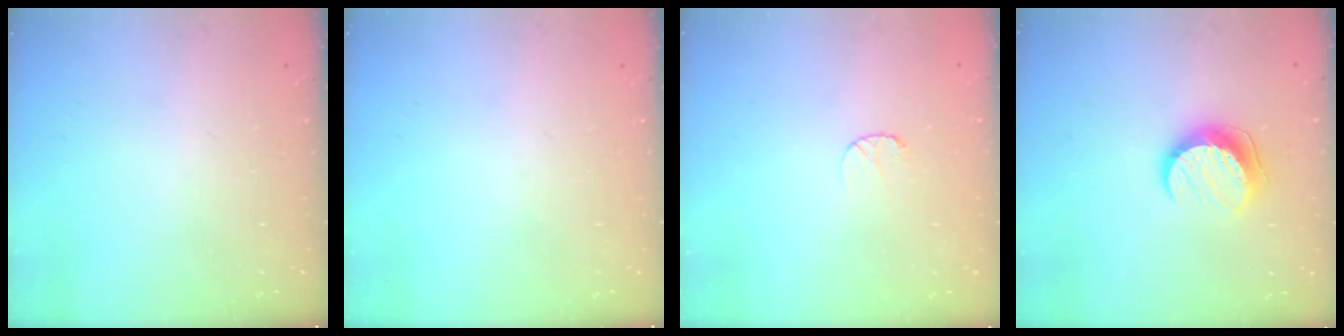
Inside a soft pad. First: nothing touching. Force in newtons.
{"total": 0.0}
{"total": 3.1, "press": 3.1, "slide": 0.3}
{"total": 9.9, "press": 9.9, "slide": 0.1}